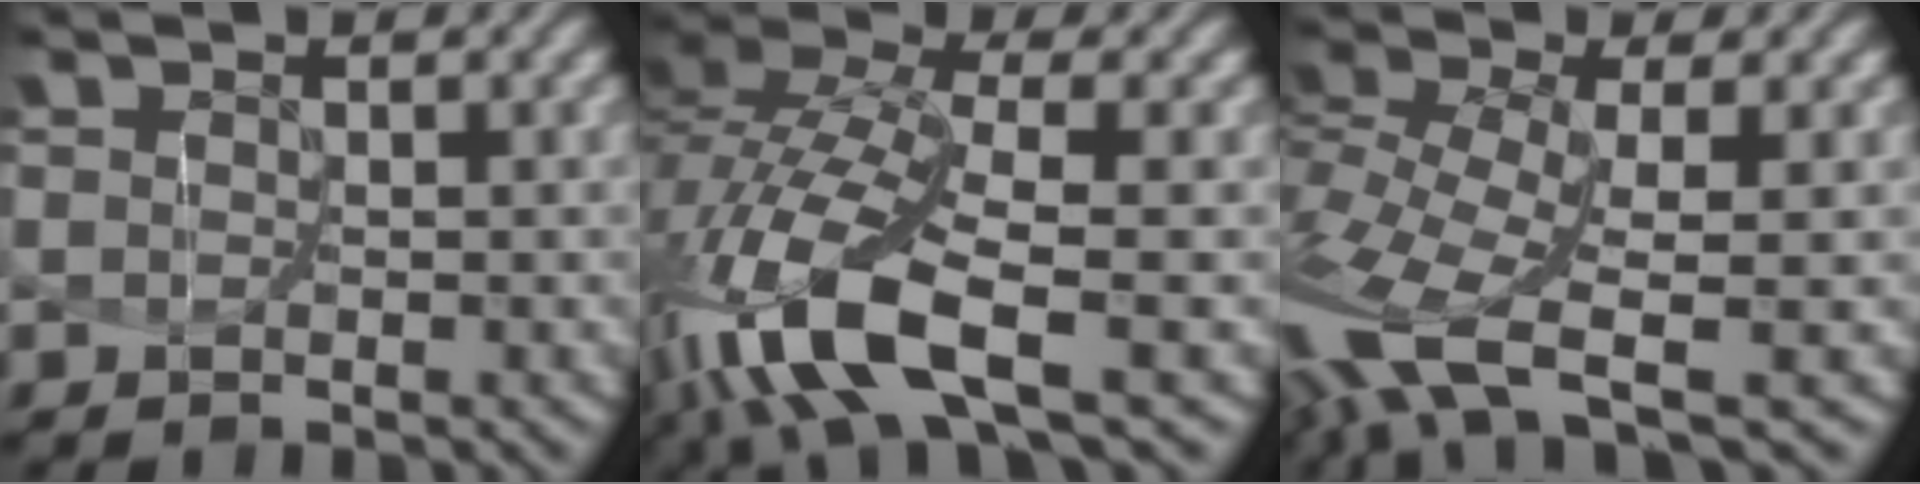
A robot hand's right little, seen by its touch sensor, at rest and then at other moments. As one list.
[{"total": 10.6, "force": [-5.1, 3.5, 8.6], "torque": [-0.190, -0.005, -0.090]}, {"total": 9.6, "force": [-4.6, 3.5, 7.6], "torque": [-0.196, -0.011, -0.073]}]